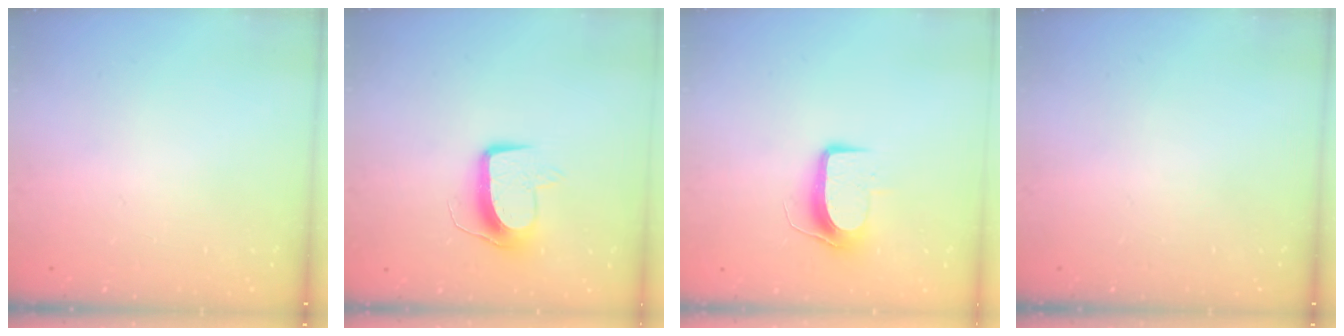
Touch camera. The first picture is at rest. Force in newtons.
{"total": 10.4, "press": 10.3, "slide": 0.8}
{"total": 9.5, "press": 9.5, "slide": 0.3}
{"total": 0.0}